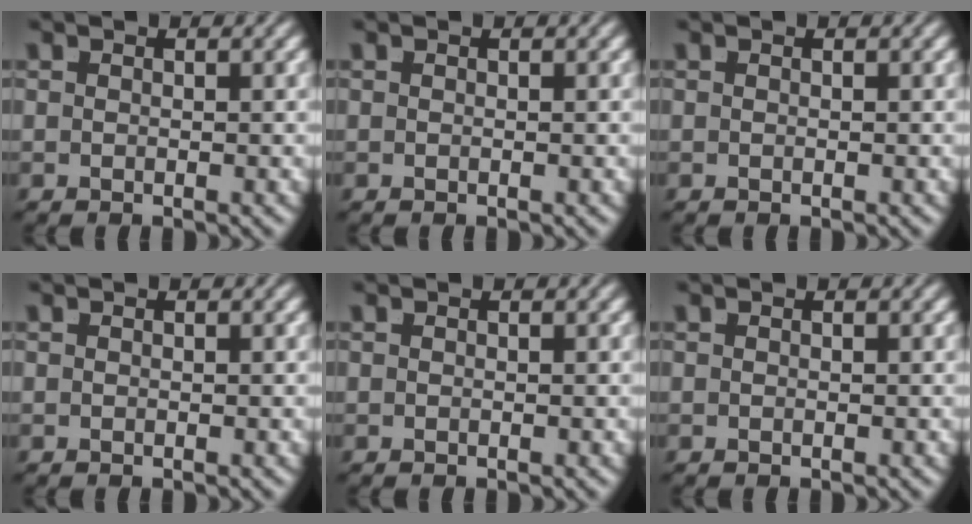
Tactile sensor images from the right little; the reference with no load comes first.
{"total": 0.0}
{"total": 0.0}
{"total": 0.0}
{"total": 0.0}
{"total": 0.0}